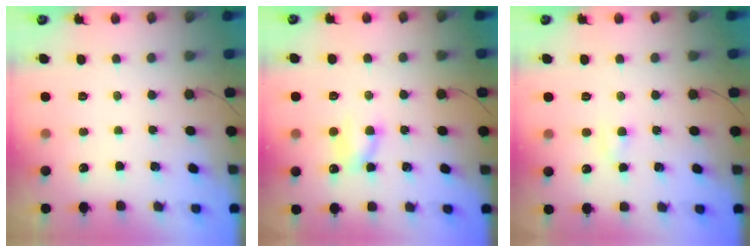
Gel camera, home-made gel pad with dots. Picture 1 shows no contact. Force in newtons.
{"total": 6.0, "press": 5.9, "slide": 0.8}
{"total": 3.0, "press": 2.8, "slide": 1.0}